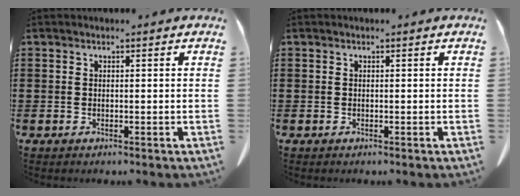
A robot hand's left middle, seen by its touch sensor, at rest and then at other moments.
{"total": 0.0}